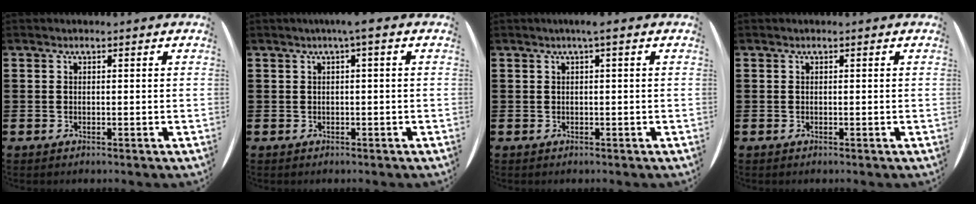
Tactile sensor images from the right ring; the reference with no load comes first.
{"total": 1.0, "force": [-0.2, -0.2, 1.0], "torque": [-0.016, -0.003, -0.005]}
{"total": 0.8, "force": [0.1, -0.1, 0.8], "torque": [-0.011, -0.003, 0.000]}
{"total": 0.0}